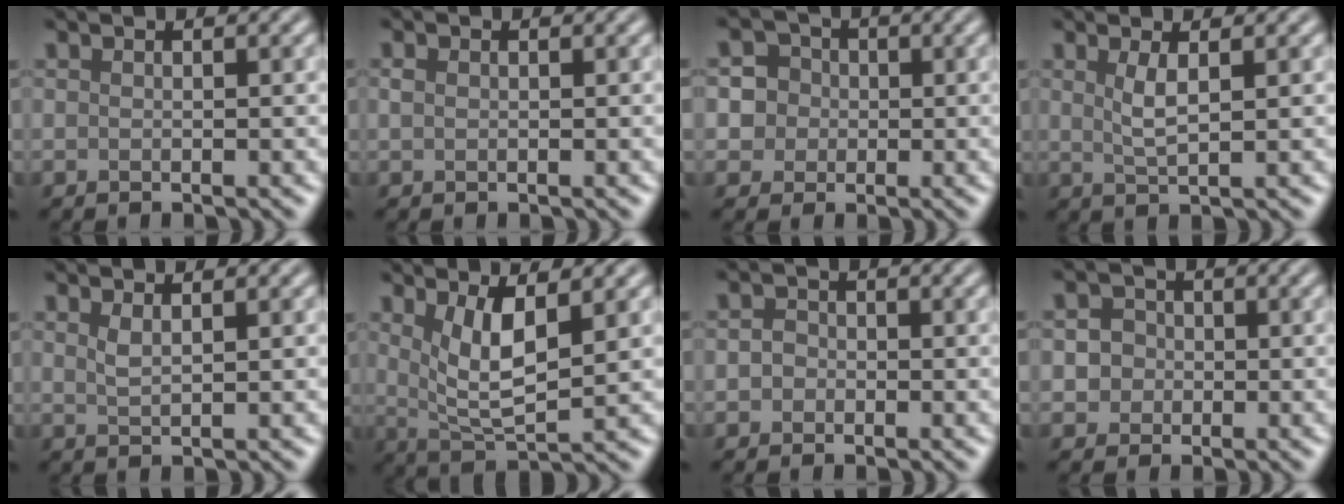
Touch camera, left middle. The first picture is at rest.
{"total": 0.7, "force": [0.2, 0.5, 0.4], "torque": [-0.010, 0.001, 0.002]}
{"total": 4.7, "force": [0.4, 4.5, 1.4], "torque": [-0.006, 0.032, -0.012]}
{"total": 2.0, "force": [0.8, 0.5, 1.8], "torque": [-0.037, -0.003, 0.017]}
{"total": 1.3, "force": [0.8, 0.4, 0.9], "torque": [-0.020, -0.001, 0.016]}
{"total": 4.5, "force": [1.6, 1.4, 3.9], "torque": [-0.077, -0.013, 0.035]}
{"total": 1.3, "force": [-0.3, 1.2, 0.4], "torque": [-0.001, -0.001, -0.010]}
{"total": 2.5, "force": [0.0, 2.3, 0.9], "torque": [0.007, 0.005, -0.008]}